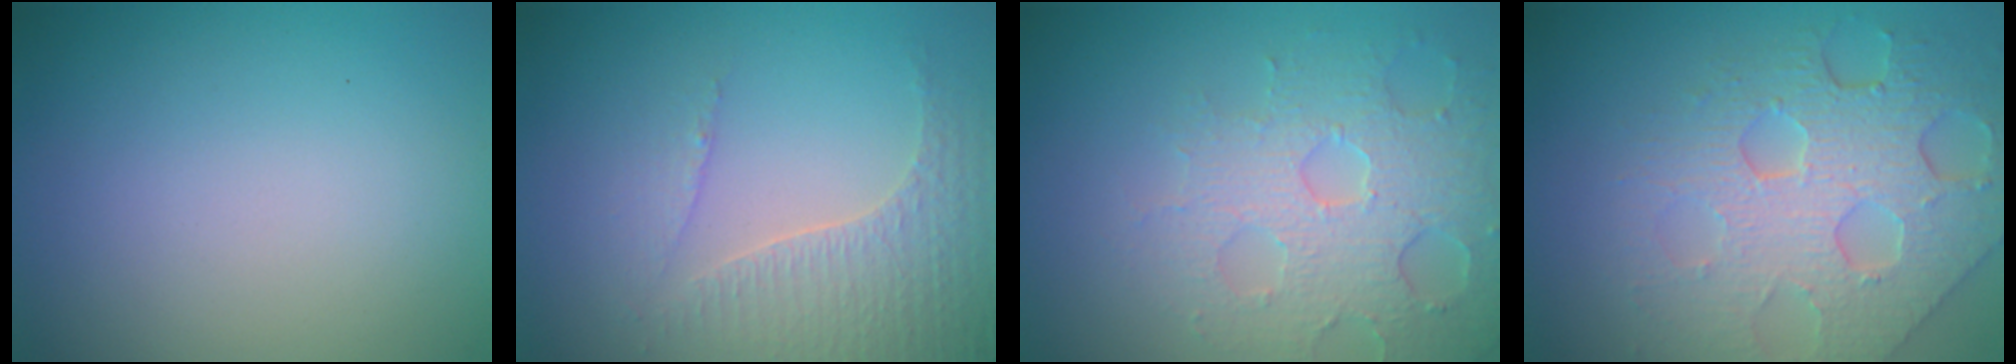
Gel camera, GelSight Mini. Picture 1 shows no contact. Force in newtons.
{"total": 4.3, "press": 3.0, "slide": 3.0}
{"total": 4.6, "press": 4.3, "slide": 1.6}
{"total": 8.2, "press": 5.5, "slide": 6.0}